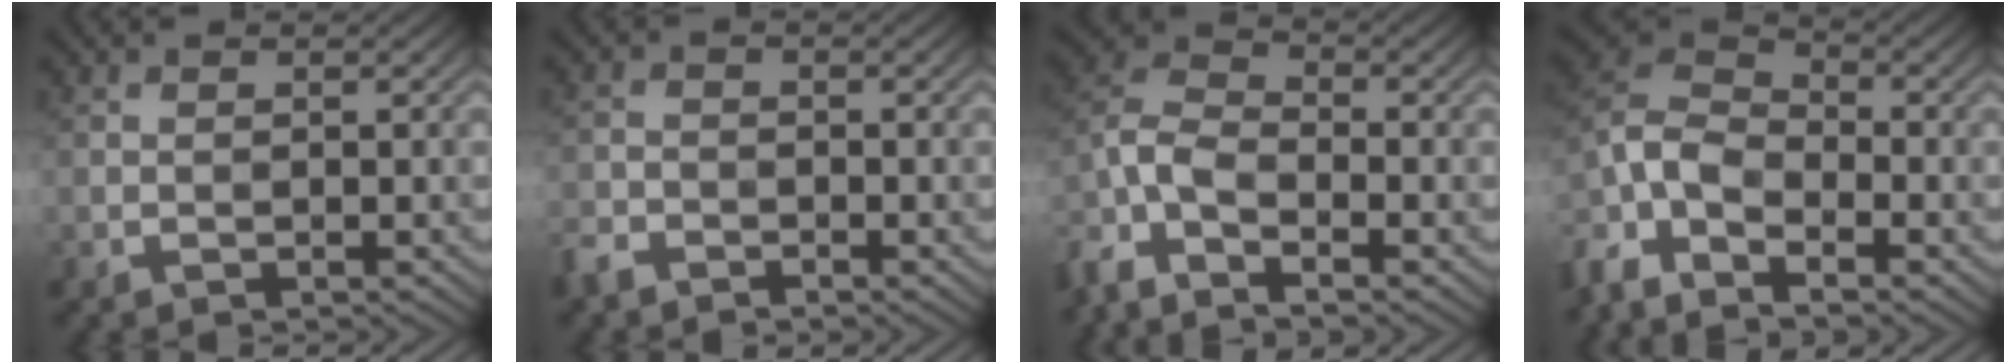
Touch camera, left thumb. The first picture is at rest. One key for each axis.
{"total": 2.7, "fx": -2.2, "fy": 1.1, "fz": 0.8, "tx": -0.022, "ty": -0.007, "tz": -0.056}
{"total": 8.3, "fx": -5.9, "fy": 3.1, "fz": 4.9, "tx": -0.119, "ty": -0.010, "tz": -0.137}
{"total": 9.8, "fx": -6.3, "fy": 4.4, "fz": 6.0, "tx": -0.144, "ty": -0.012, "tz": -0.144}